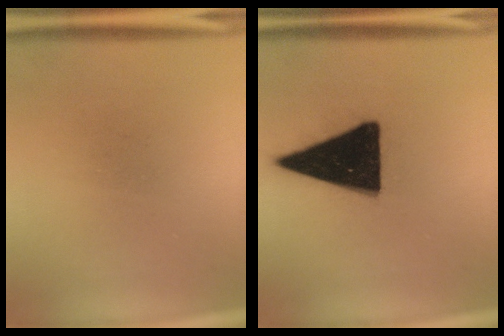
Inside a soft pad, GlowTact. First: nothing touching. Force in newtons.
{"total": 19.4}